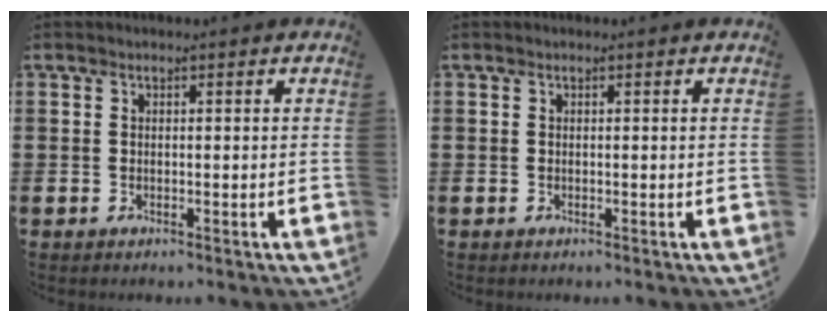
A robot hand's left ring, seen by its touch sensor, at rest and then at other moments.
{"total": 0.0}